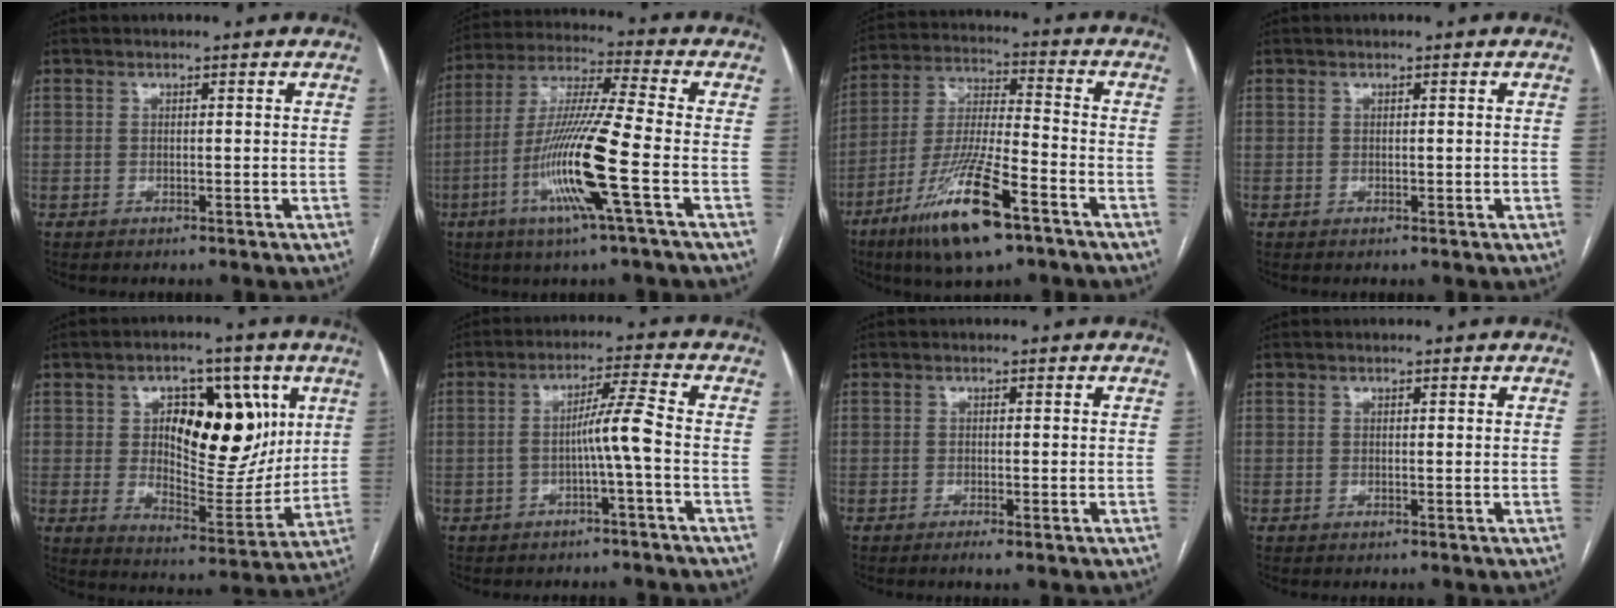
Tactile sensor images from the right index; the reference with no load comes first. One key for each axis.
{"total": 15.1, "fx": -5.1, "fy": -0.8, "fz": 14.2, "tx": -0.287, "ty": -0.015, "tz": -0.103}
{"total": 15.9, "fx": -9.2, "fy": 2.4, "fz": 12.7, "tx": -0.259, "ty": -0.029, "tz": -0.165}
{"total": 0.0}
{"total": 17.0, "fx": 4.7, "fy": 8.2, "fz": 14.2, "tx": -0.209, "ty": 0.007, "tz": 0.083}
{"total": 5.3, "fx": -1.7, "fy": -1.0, "fz": 4.9, "tx": -0.085, "ty": 0.015, "tz": -0.027}
{"total": 1.7, "fx": -0.9, "fy": 0.2, "fz": 1.4, "tx": -0.021, "ty": -0.004, "tz": -0.013}
{"total": 0.0}